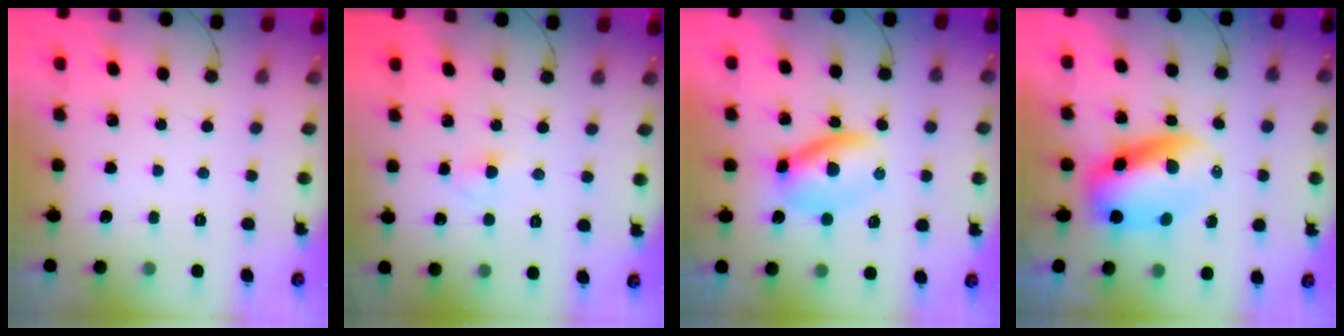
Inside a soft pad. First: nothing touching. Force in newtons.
{"total": 2.5, "press": 2.3, "slide": 1.0}
{"total": 6.0, "press": 5.9, "slide": 1.1}
{"total": 7.3, "press": 7.1, "slide": 1.9}